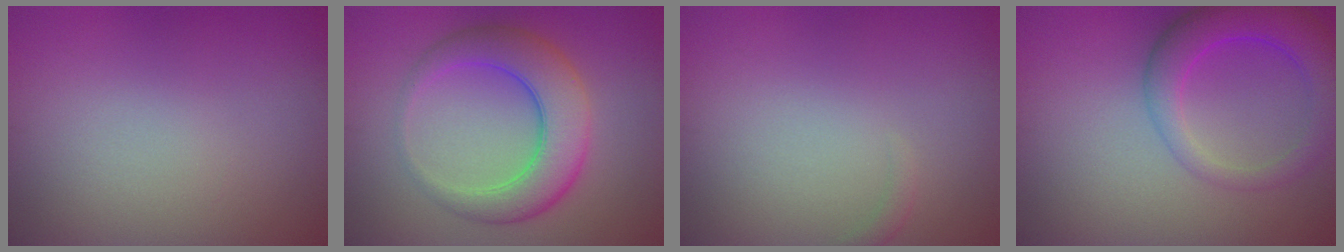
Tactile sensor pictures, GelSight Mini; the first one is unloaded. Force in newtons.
{"total": 6.4, "press": 6.4, "slide": 0.2}
{"total": 0.7, "press": 0.7, "slide": 0.2}
{"total": 4.9, "press": 4.9, "slide": 0.4}